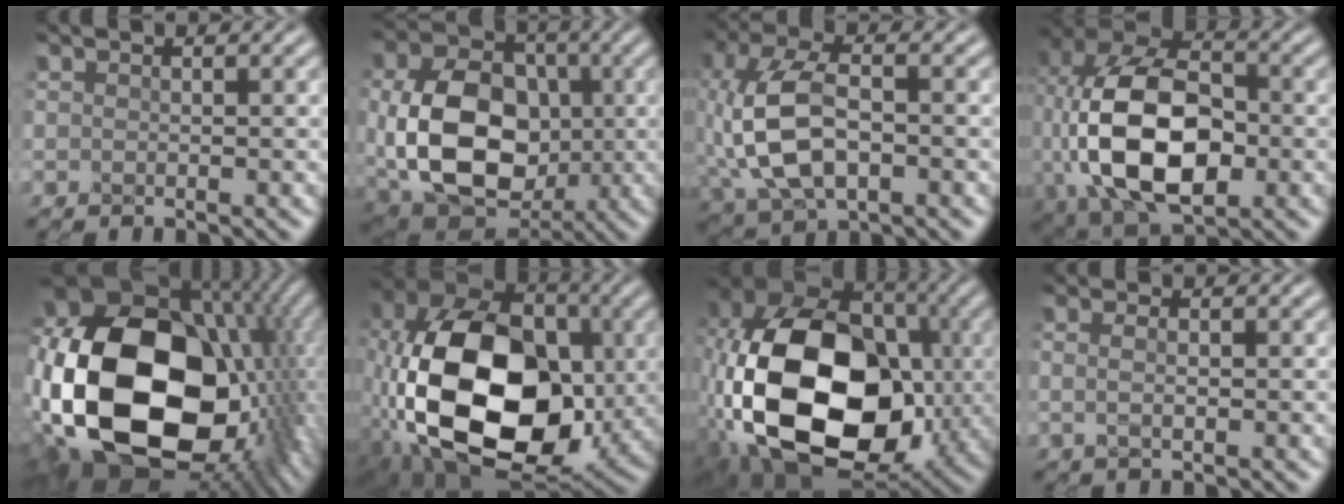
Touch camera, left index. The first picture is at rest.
{"total": 12.4, "force": [-1.5, 8.8, 8.7], "torque": [-0.177, -0.010, -0.032]}
{"total": 9.0, "force": [-1.5, 5.1, 7.2], "torque": [-0.170, 0.000, -0.031]}
{"total": 13.5, "force": [-1.9, 8.1, 10.7], "torque": [-0.223, -0.010, -0.038]}
{"total": 21.5, "force": [-1.5, 14.9, 15.5], "torque": [-0.344, -0.037, -0.004]}
{"total": 16.0, "force": [-2.7, 10.4, 11.9], "torque": [-0.229, -0.016, -0.055]}
{"total": 18.0, "force": [-3.4, 12.1, 12.9], "torque": [-0.256, -0.021, -0.067]}
{"total": 1.2, "force": [-0.3, 0.4, 1.1], "torque": [-0.023, -0.001, -0.002]}